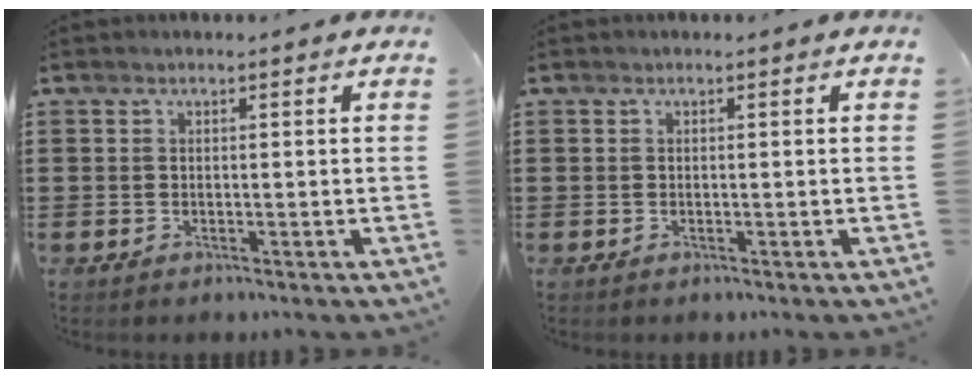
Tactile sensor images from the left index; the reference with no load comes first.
{"total": 0.0}